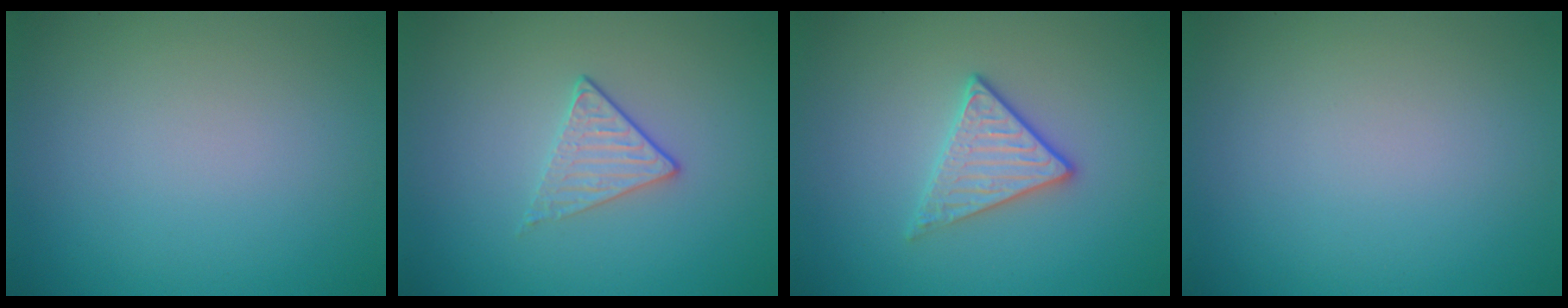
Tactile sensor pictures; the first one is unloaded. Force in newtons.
{"total": 1.7, "press": 1.4, "slide": 1.0}
{"total": 2.8, "press": 2.6, "slide": 1.1}
{"total": 0.0}